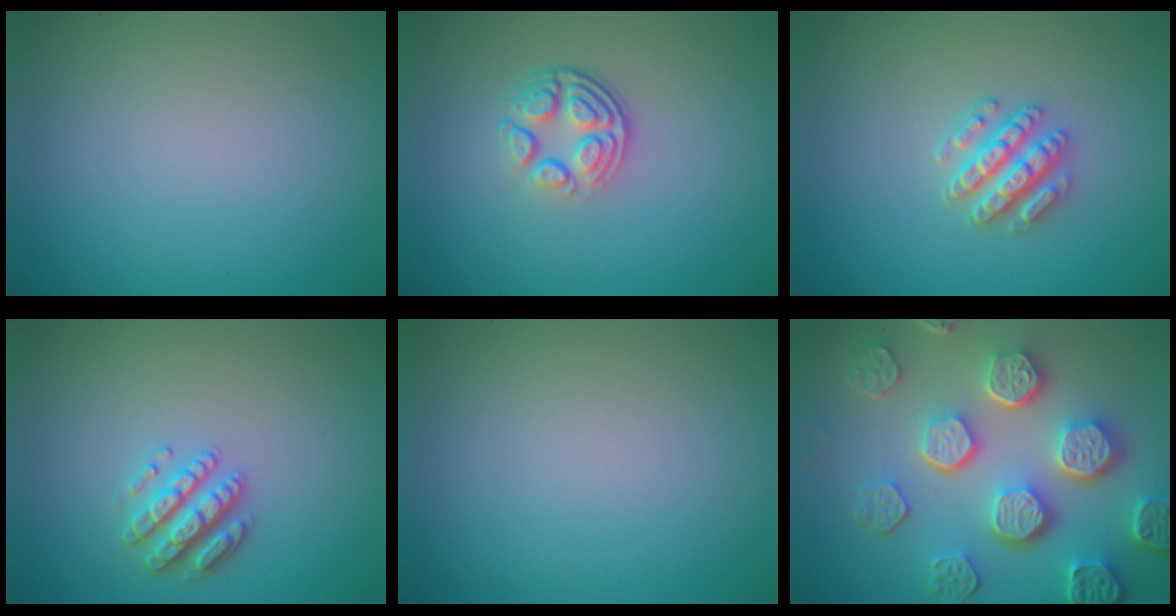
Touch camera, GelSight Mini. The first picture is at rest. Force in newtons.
{"total": 4.0, "press": 2.8, "slide": 2.9}
{"total": 3.5, "press": 3.1, "slide": 1.5}
{"total": 2.9, "press": 2.8, "slide": 1.1}
{"total": 0.0}
{"total": 8.1, "press": 6.1, "slide": 5.3}